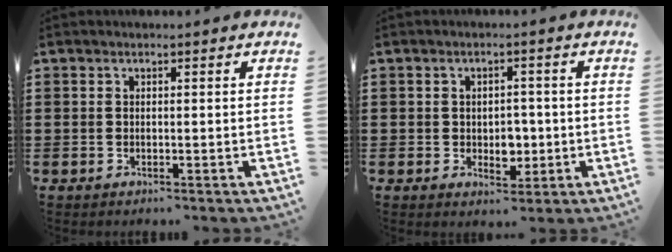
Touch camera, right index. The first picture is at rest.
{"total": 3.2, "force": [-0.4, 2.4, 2.1], "torque": [-0.030, -0.002, -0.015]}